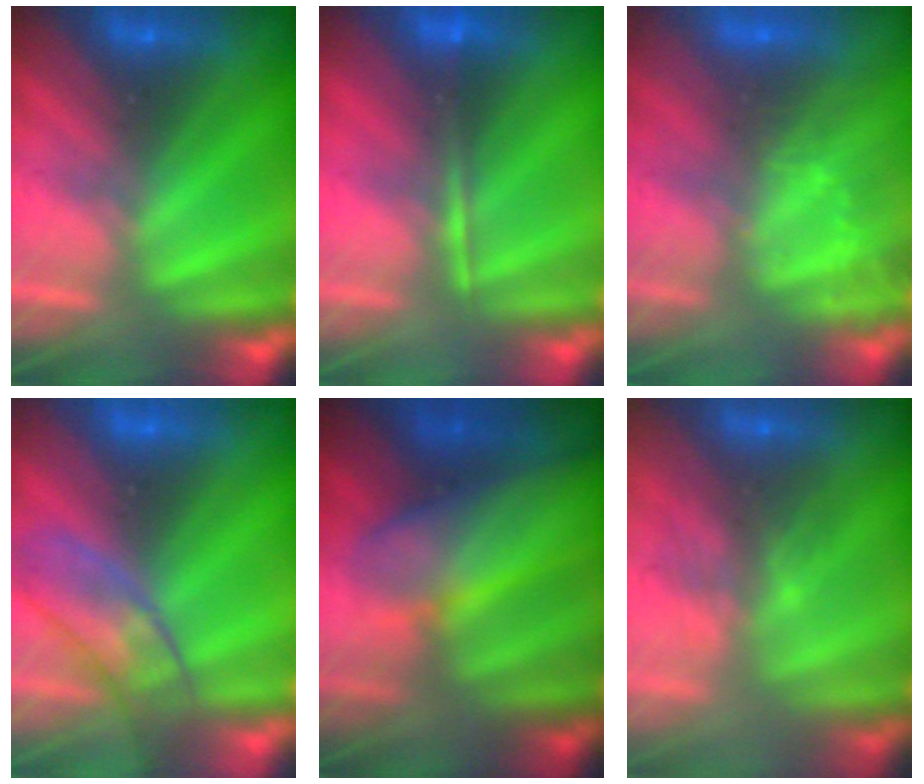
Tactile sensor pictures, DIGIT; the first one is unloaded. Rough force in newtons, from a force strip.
{"total": 1.6}
{"total": 3.3}
{"total": 2.9}
{"total": 7.1}
{"total": 2.9}